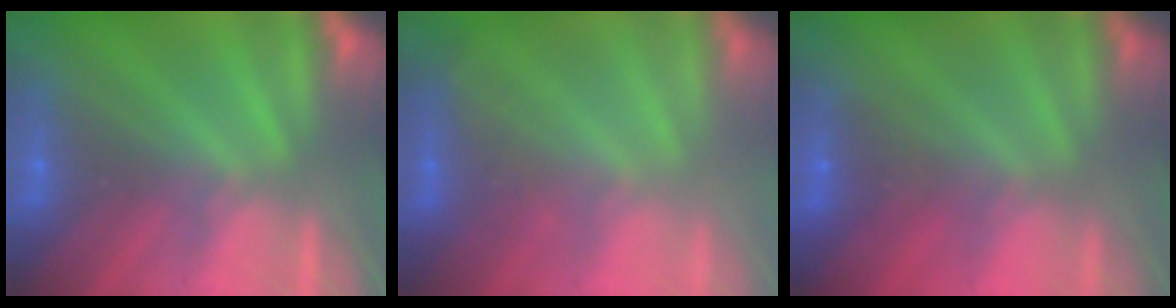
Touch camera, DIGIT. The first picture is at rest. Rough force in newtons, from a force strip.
{"total": 2.2}
{"total": 1.2}